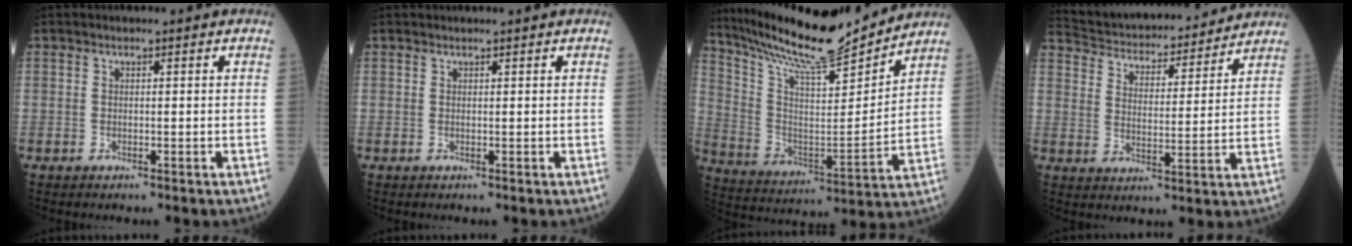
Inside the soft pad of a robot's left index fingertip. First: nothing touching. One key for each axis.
{"total": 0.8, "fx": 0.8, "fy": 0.0, "fz": 0.2, "tx": -0.006, "ty": 0.007, "tz": 0.015}
{"total": 18.4, "fx": 17.0, "fy": 0.9, "fz": 6.8, "tx": -0.142, "ty": -0.020, "tz": 0.290}
{"total": 17.6, "fx": 16.6, "fy": 3.4, "fz": 5.1, "tx": -0.085, "ty": 0.016, "tz": 0.244}